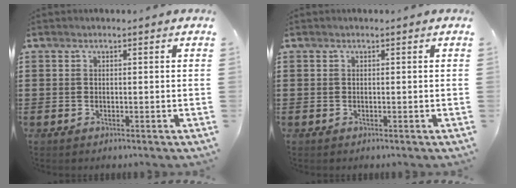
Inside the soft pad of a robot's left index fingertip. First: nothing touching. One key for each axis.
{"total": 0.0}